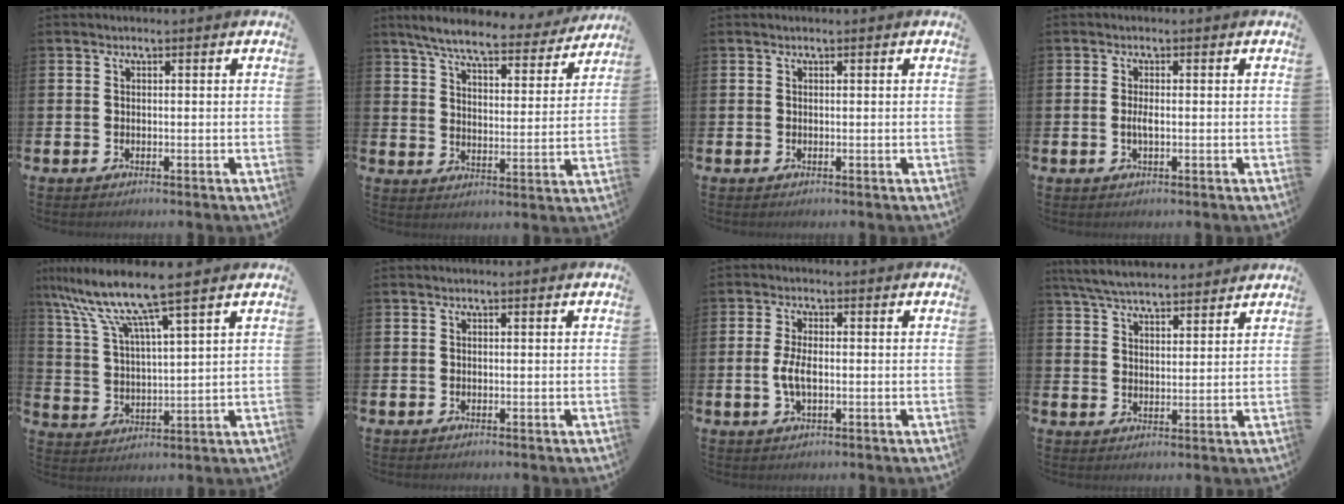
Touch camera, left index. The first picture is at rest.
{"total": 7.1, "force": [6.5, 1.0, 2.8], "torque": [-0.076, -0.037, 0.108]}
{"total": 0.0}
{"total": 1.6, "force": [-0.2, 0.5, 1.5], "torque": [-0.020, -0.003, -0.007]}
{"total": 10.0, "force": [8.2, 0.5, 5.7], "torque": [-0.143, -0.036, 0.139]}
{"total": 0.0}
{"total": 3.6, "force": [-0.4, 1.5, 3.3], "torque": [-0.058, -0.002, -0.013]}
{"total": 5.8, "force": [5.6, 0.7, 1.3], "torque": [-0.046, -0.023, 0.102]}